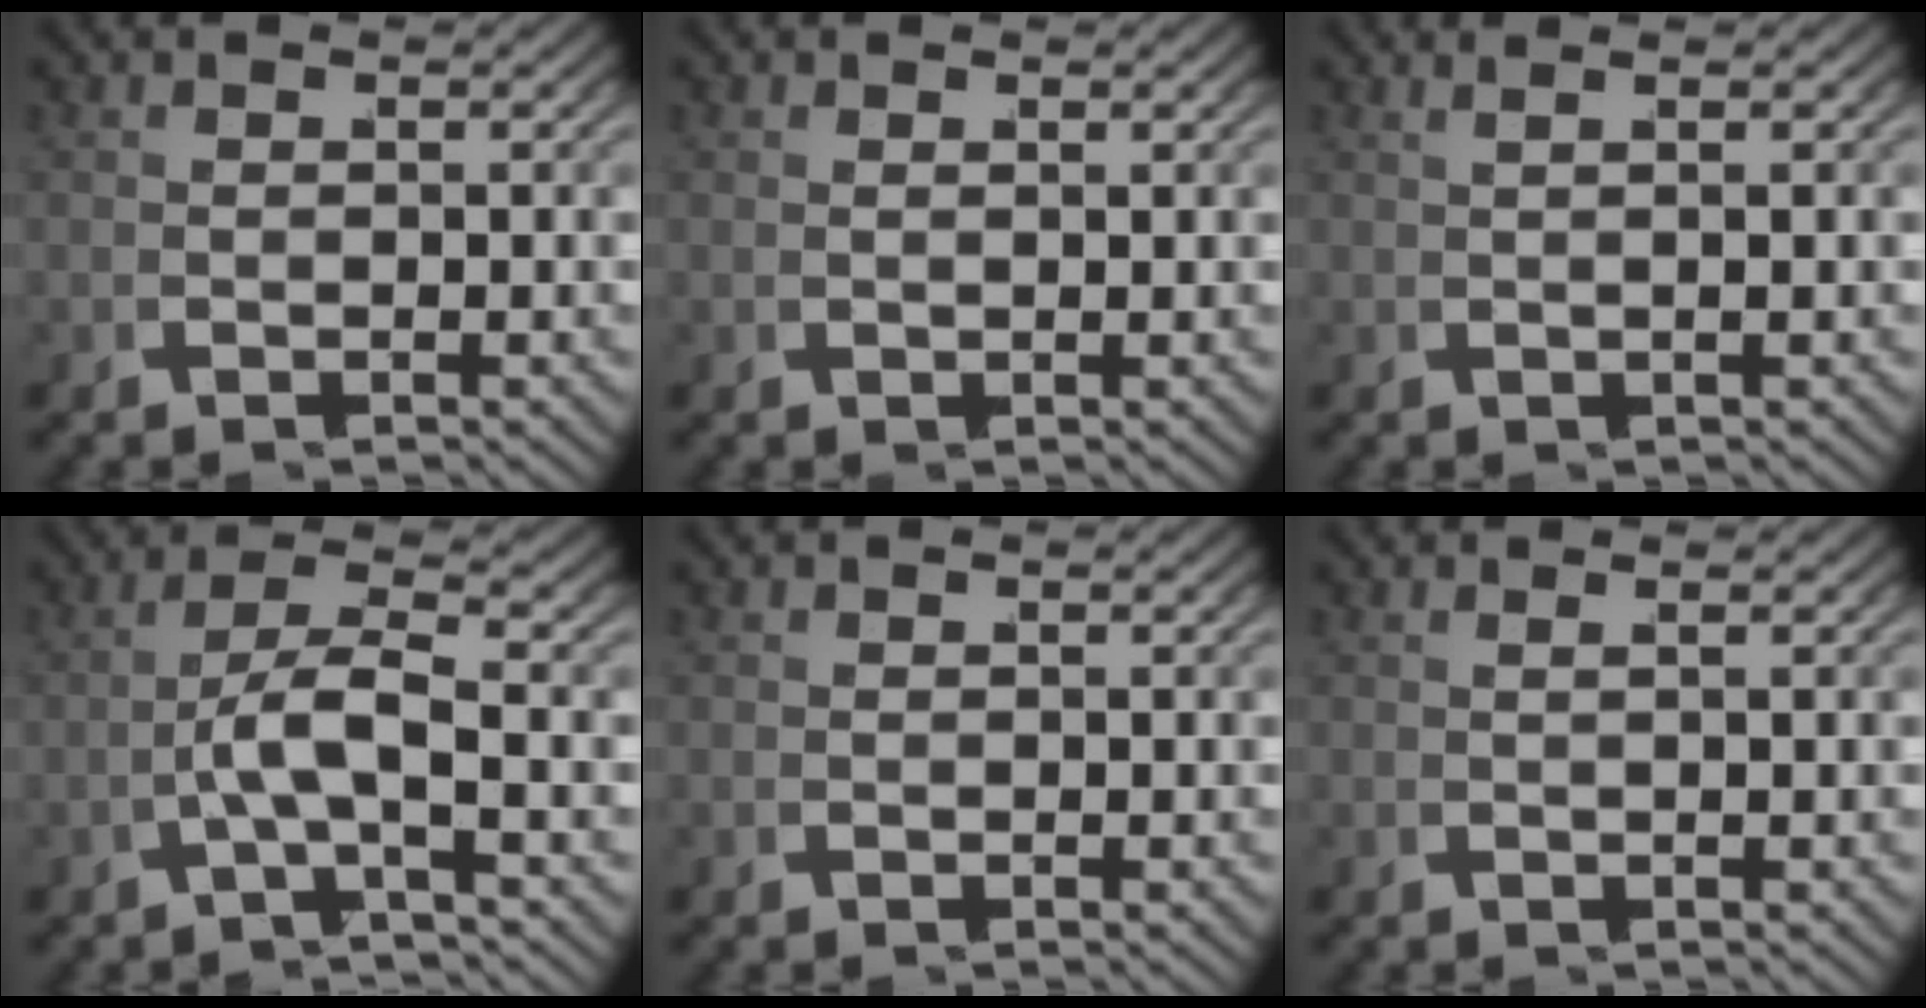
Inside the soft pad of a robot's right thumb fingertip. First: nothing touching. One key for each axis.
{"total": 0.6, "fx": 0.6, "fy": -0.2, "fz": 0.0, "tx": -0.002, "ty": 0.004, "tz": 0.012}
{"total": 1.9, "fx": 1.3, "fy": -0.3, "fz": 1.3, "tx": -0.019, "ty": 0.014, "tz": 0.020}
{"total": 4.3, "fx": -0.7, "fy": 1.3, "fz": 4.1, "tx": -0.088, "ty": -0.005, "tz": -0.011}
{"total": 0.0}
{"total": 0.7, "fx": 0.4, "fy": -0.3, "fz": 0.5, "tx": -0.011, "ty": 0.005, "tz": 0.008}